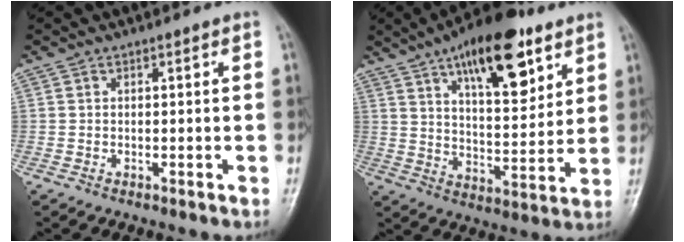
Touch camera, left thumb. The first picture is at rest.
{"total": 18.3, "force": [10.1, 7.4, 13.3], "torque": [-0.165, -0.042, 0.161]}